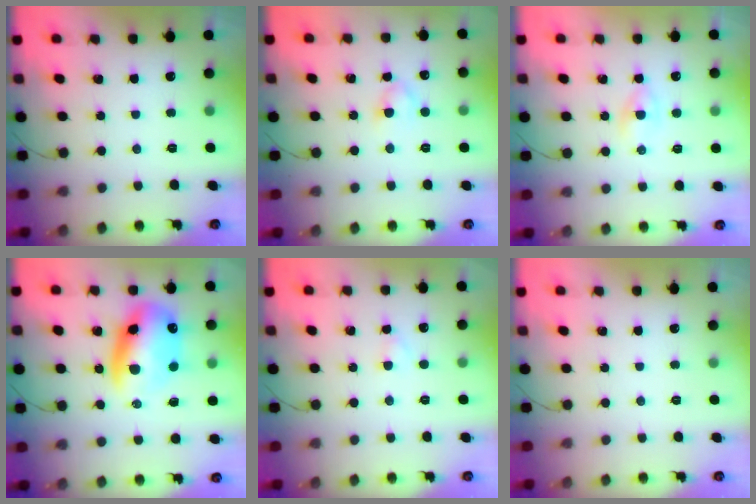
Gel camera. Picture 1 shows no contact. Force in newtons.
{"total": 3.1, "press": 2.8, "slide": 1.3}
{"total": 2.7, "press": 2.4, "slide": 1.1}
{"total": 12.7, "press": 12.2, "slide": 3.5}
{"total": 1.6, "press": 1.4, "slide": 0.7}
{"total": 0.0}